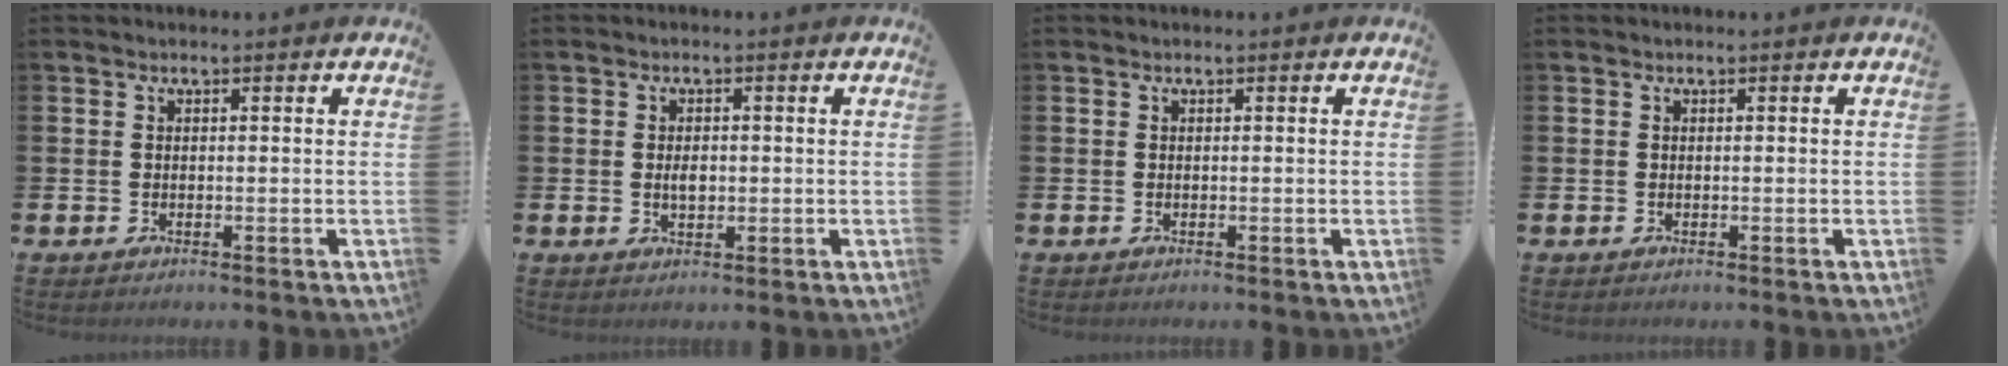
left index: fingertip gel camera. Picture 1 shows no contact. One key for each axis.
{"total": 2.1, "fx": 0.1, "fy": 1.3, "fz": 1.6, "tx": -0.021, "ty": 0.001, "tz": -0.002}
{"total": 0.0}
{"total": 0.0}